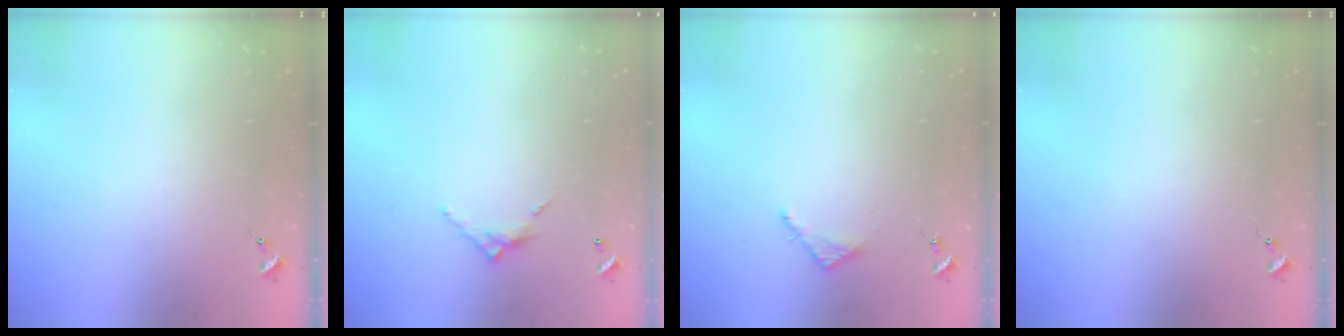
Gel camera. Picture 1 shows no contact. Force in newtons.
{"total": 6.7, "press": 6.7, "slide": 0.4}
{"total": 3.5, "press": 3.5, "slide": 0.3}
{"total": 0.0}